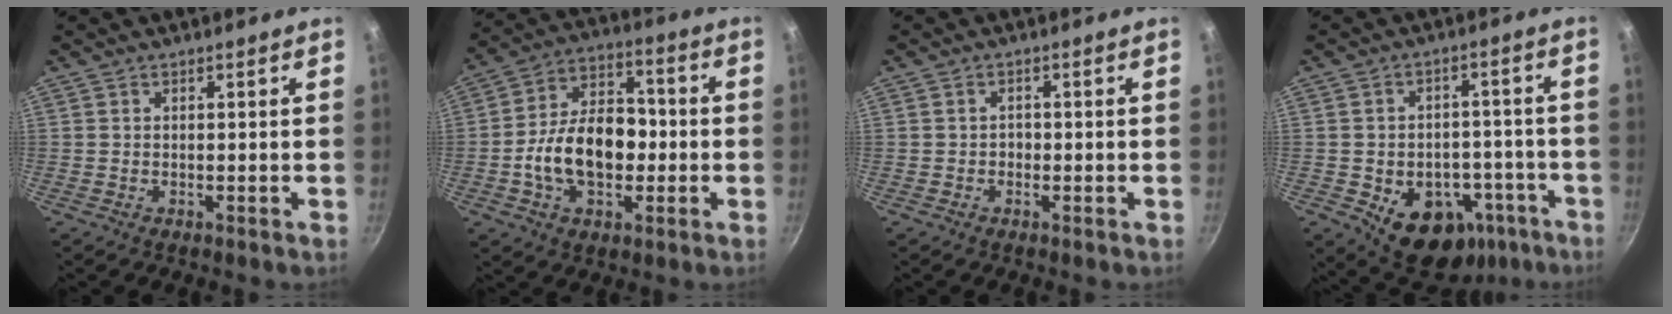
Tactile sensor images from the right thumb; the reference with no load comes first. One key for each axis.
{"total": 15.9, "fx": -2.5, "fy": 10.4, "fz": 11.8, "tx": -0.163, "ty": 0.038, "tz": -0.053}
{"total": 1.2, "fx": -0.4, "fy": 1.0, "fz": 0.5, "tx": -0.005, "ty": 0.004, "tz": -0.007}
{"total": 16.5, "fx": -7.3, "fy": 11.6, "fz": 9.2, "tx": -0.087, "ty": 0.038, "tz": -0.083}